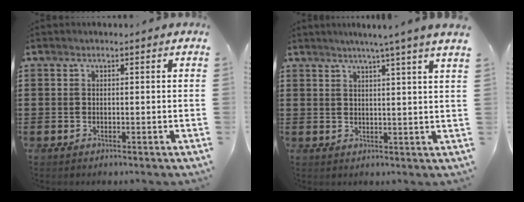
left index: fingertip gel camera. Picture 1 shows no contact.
{"total": 3.7, "force": [2.9, -1.2, 2.0], "torque": [-0.043, -0.010, 0.048]}